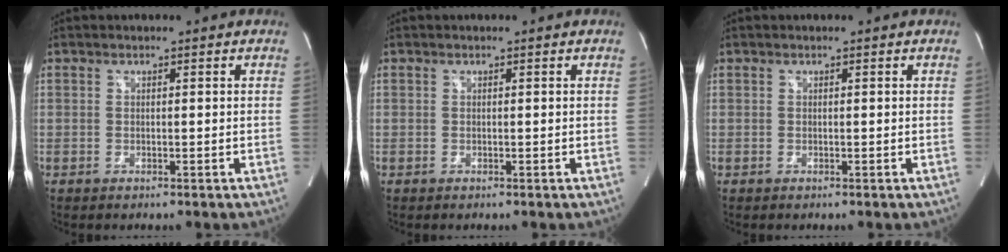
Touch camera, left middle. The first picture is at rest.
{"total": 0.0}
{"total": 0.0}